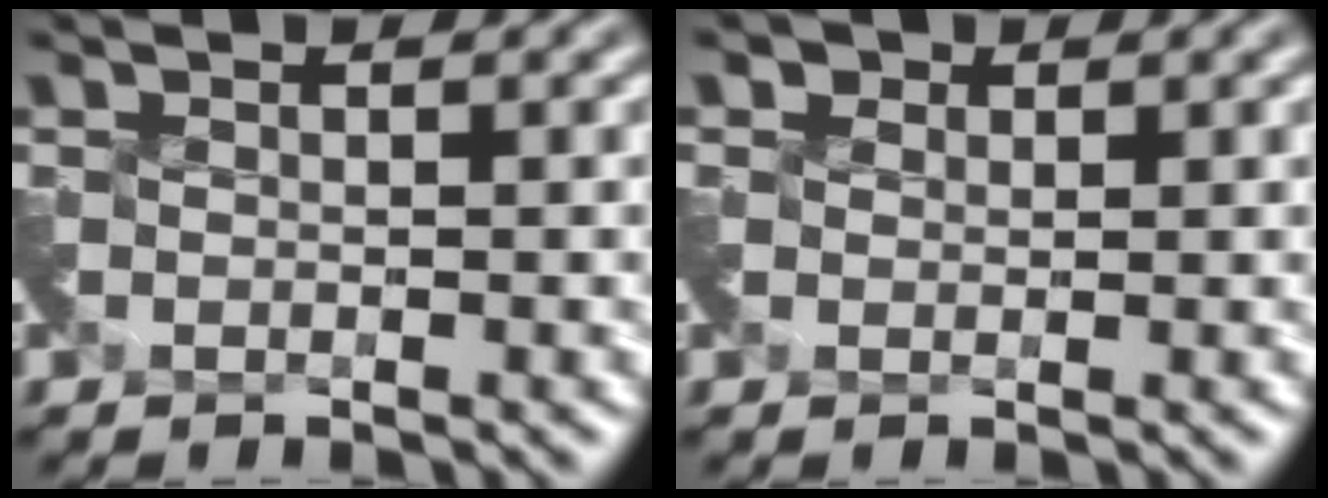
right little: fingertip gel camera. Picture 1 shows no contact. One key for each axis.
{"total": 1.1, "fx": 0.2, "fy": 0.6, "fz": -0.9, "tx": 0.016, "ty": 0.001, "tz": 0.007}